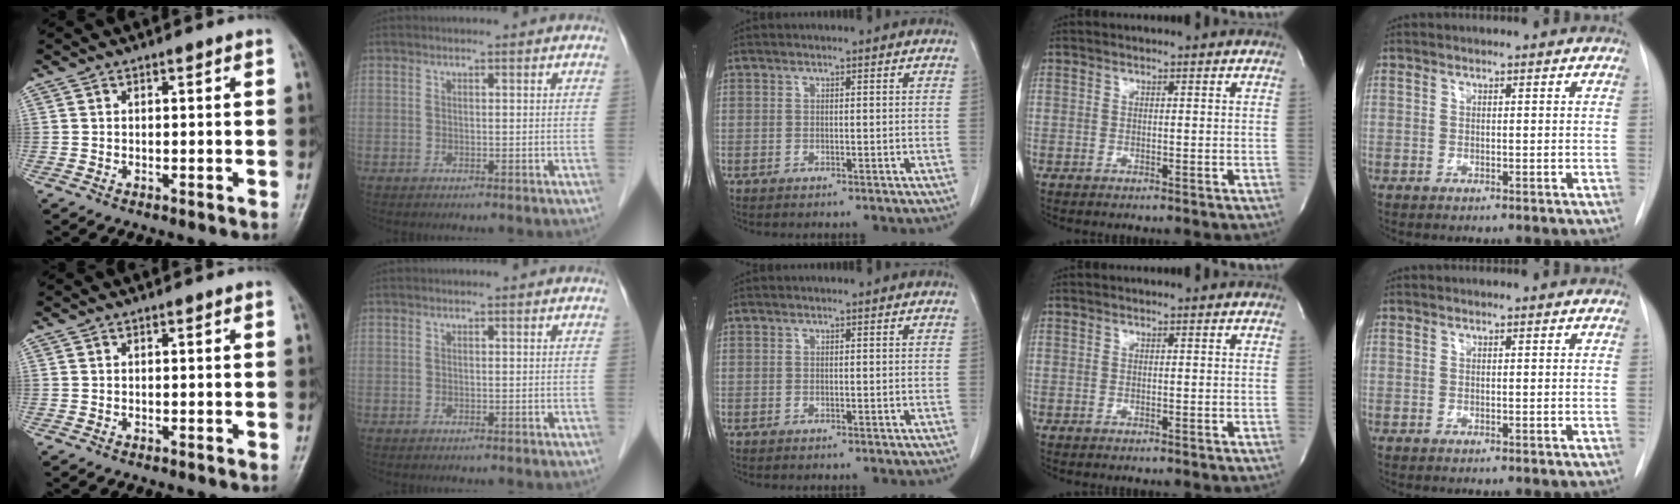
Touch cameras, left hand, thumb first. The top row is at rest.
{}